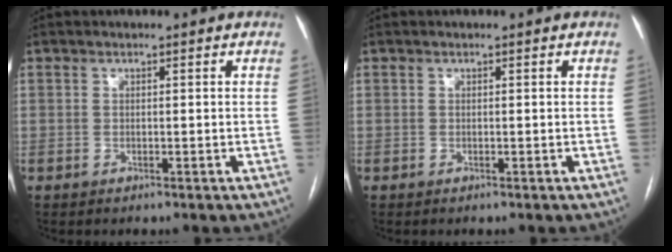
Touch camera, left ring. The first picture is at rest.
{"total": 0.0}